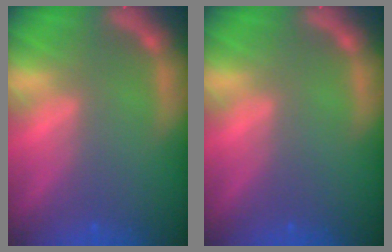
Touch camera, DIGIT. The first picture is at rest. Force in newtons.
{"total": 0.0}